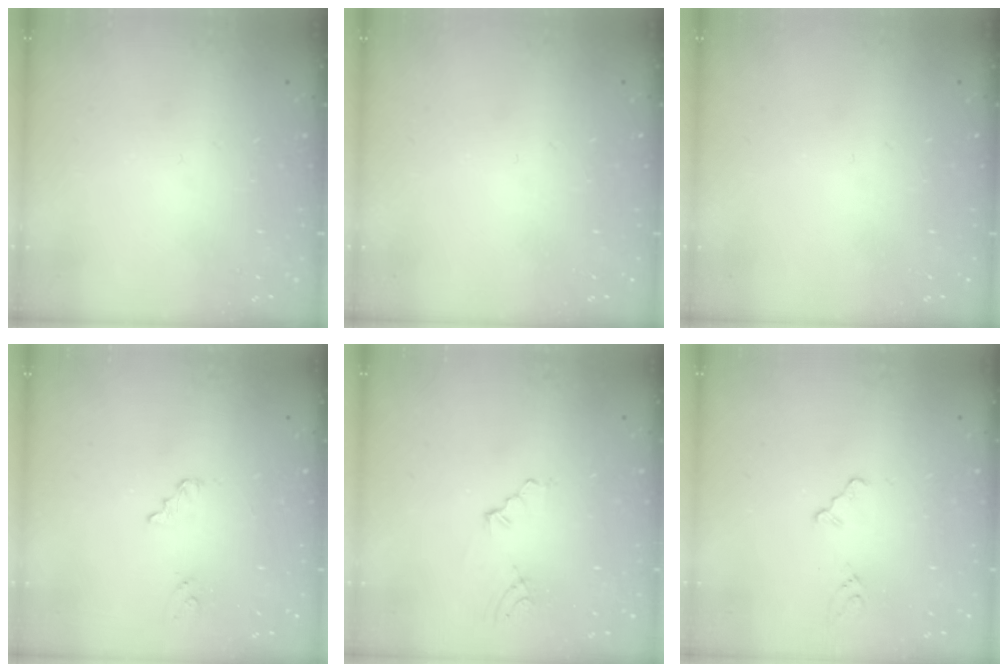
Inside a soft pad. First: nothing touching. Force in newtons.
{"total": 0.0}
{"total": 0.0}
{"total": 2.7, "press": 2.7, "slide": 0.4}
{"total": 3.4, "press": 2.8, "slide": 2.0}
{"total": 3.1, "press": 3.1, "slide": 0.4}